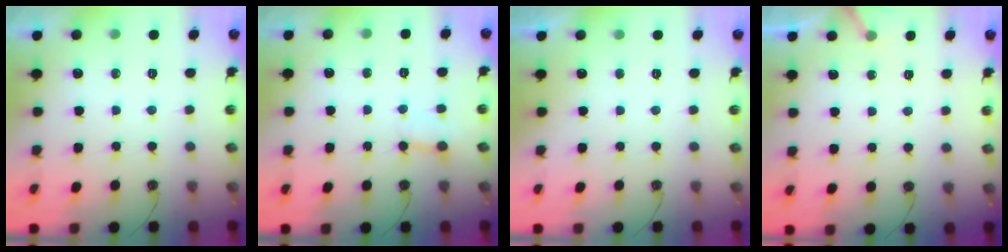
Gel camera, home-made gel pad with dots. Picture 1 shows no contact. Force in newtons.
{"total": 2.9, "press": 2.9, "slide": 0.3}
{"total": 0.0}
{"total": 2.8, "press": 2.8, "slide": 0.2}